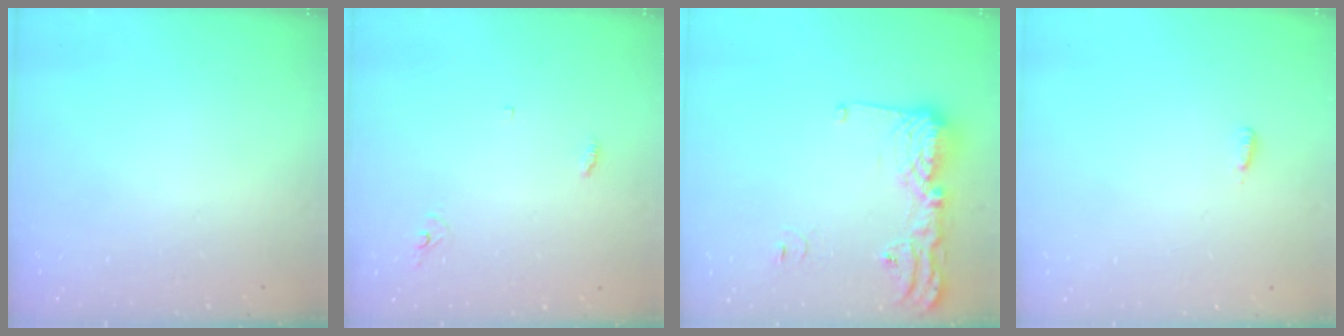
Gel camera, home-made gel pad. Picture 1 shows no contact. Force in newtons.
{"total": 2.9, "press": 2.9, "slide": 0.2}
{"total": 16.1, "press": 16.1, "slide": 1.2}
{"total": 2.7, "press": 2.6, "slide": 0.9}